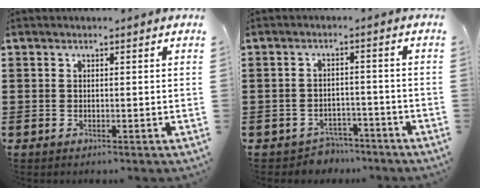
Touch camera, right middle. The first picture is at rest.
{"total": 3.1, "force": [-3.0, 0.8, -0.2], "torque": [-0.009, -0.002, -0.065]}